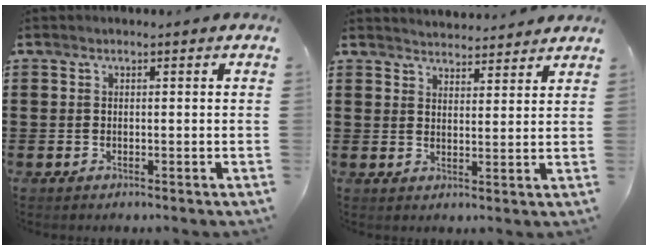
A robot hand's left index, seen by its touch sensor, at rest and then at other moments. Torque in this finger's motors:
{"motor_torque": [0.09, -0.19, 0.03, 0.04]}